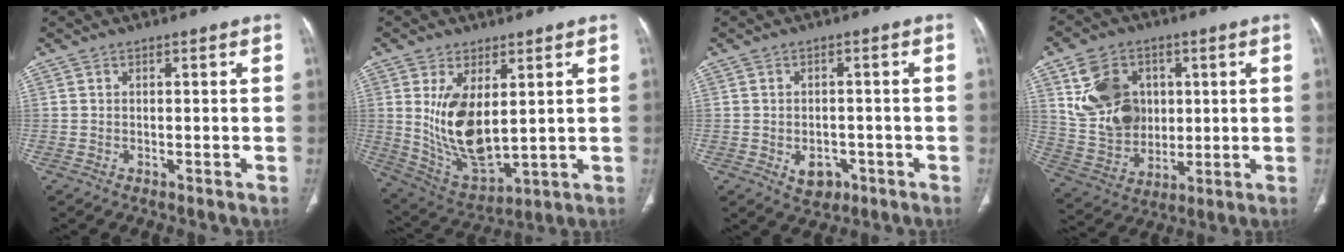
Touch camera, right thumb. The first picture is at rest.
{"total": 13.5, "force": [2.6, 6.8, 11.4], "torque": [-0.203, -0.024, 0.072]}
{"total": 4.8, "force": [-1.8, 3.5, 2.7], "torque": [-0.025, 0.010, -0.015]}
{"total": 15.6, "force": [4.2, 12.2, 8.7], "torque": [-0.125, -0.009, 0.091]}